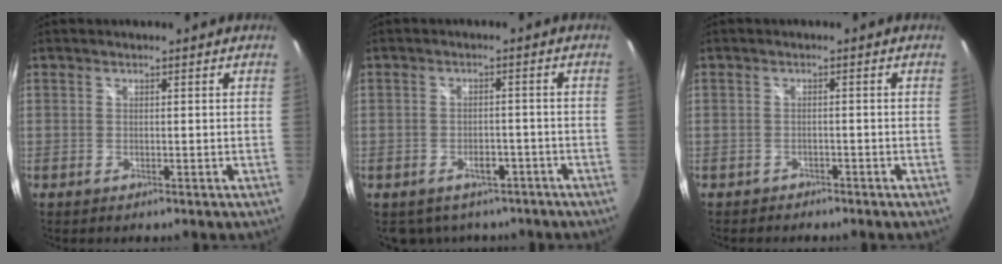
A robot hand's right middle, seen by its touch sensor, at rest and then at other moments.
{"total": 7.8, "force": [-5.3, 5.1, 2.5], "torque": [-0.054, 0.011, -0.059]}
{"total": 1.7, "force": [-1.4, 1.0, 0.1], "torque": [-0.006, 0.003, -0.022]}